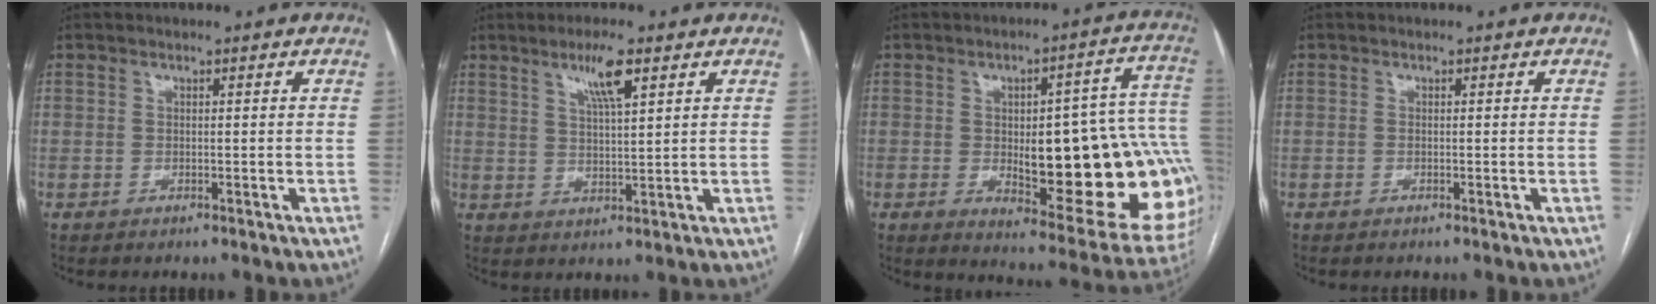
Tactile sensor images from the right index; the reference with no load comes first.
{"total": 5.7, "force": [3.2, 0.5, 4.6], "torque": [-0.084, -0.001, 0.059]}
{"total": 24.4, "force": [-2.4, 6.2, 23.5], "torque": [-0.212, 0.022, -0.009]}
{"total": 0.0}